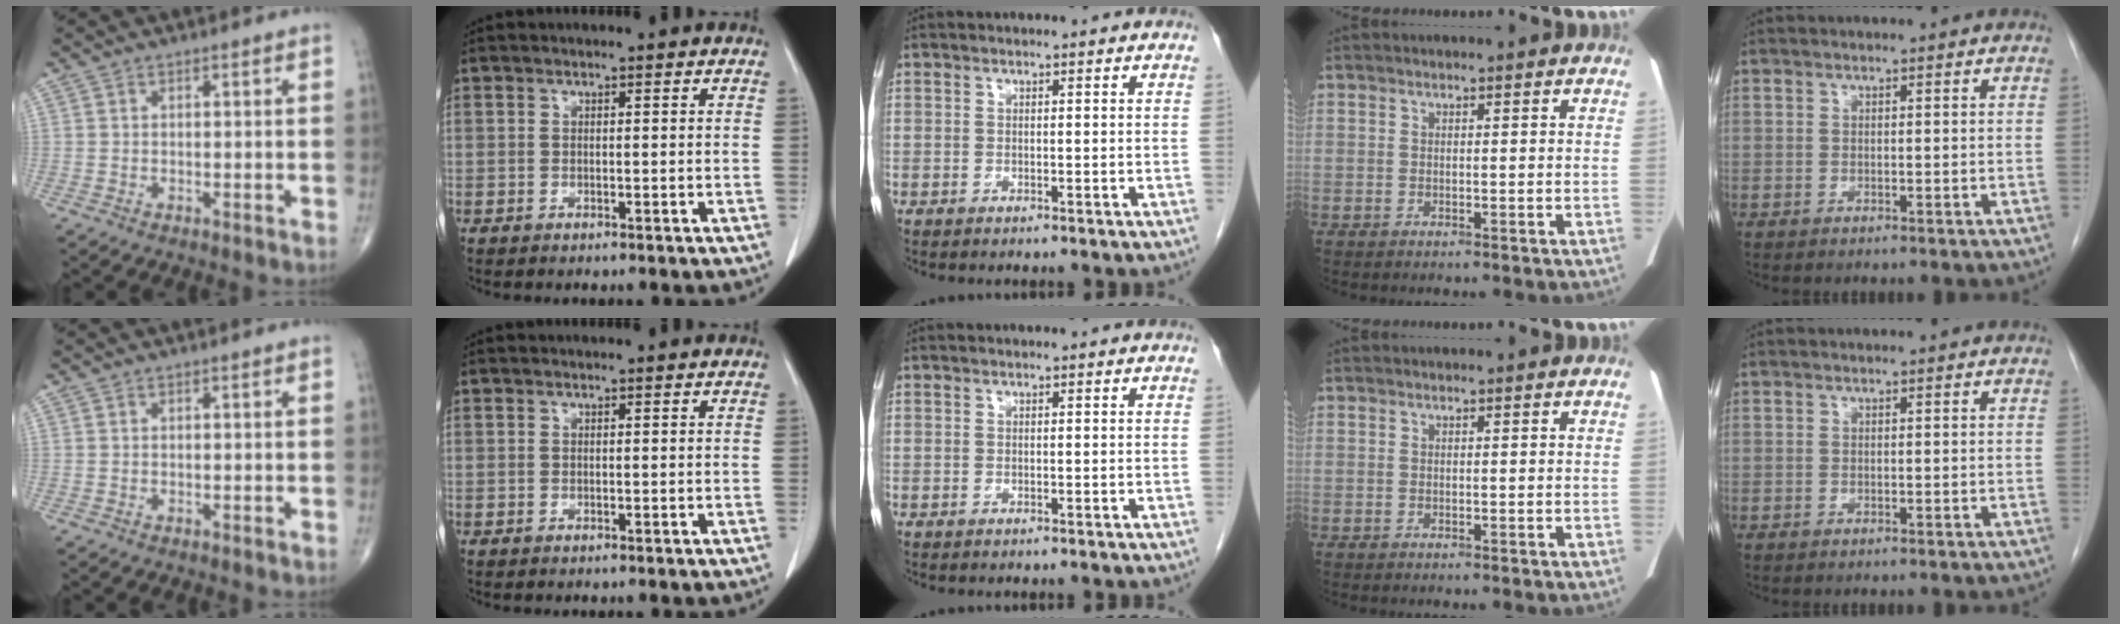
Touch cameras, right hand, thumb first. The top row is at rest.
{}